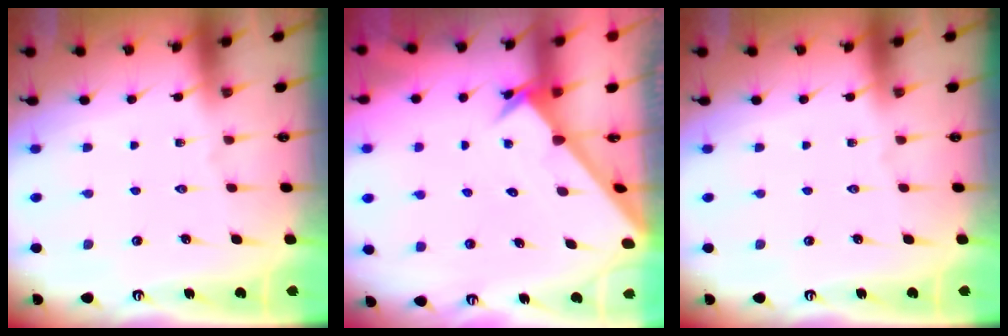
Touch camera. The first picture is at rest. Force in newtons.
{"total": 2.5, "press": 2.5, "slide": 0.2}
{"total": 0.0}